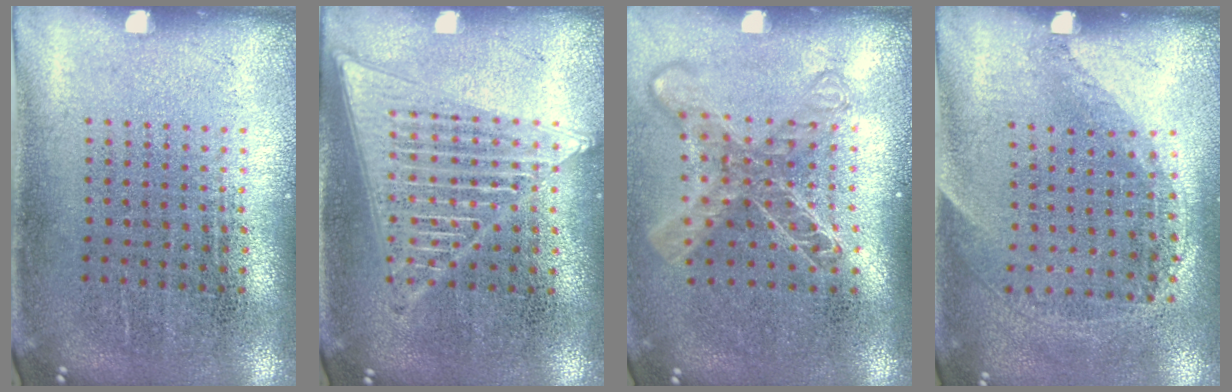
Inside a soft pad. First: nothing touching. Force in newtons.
{"total": 1.9, "press": 1.9, "slide": 0.1}
{"total": 1.7, "press": 1.4, "slide": 1.0}
{"total": 1.4, "press": 0.9, "slide": 1.0}